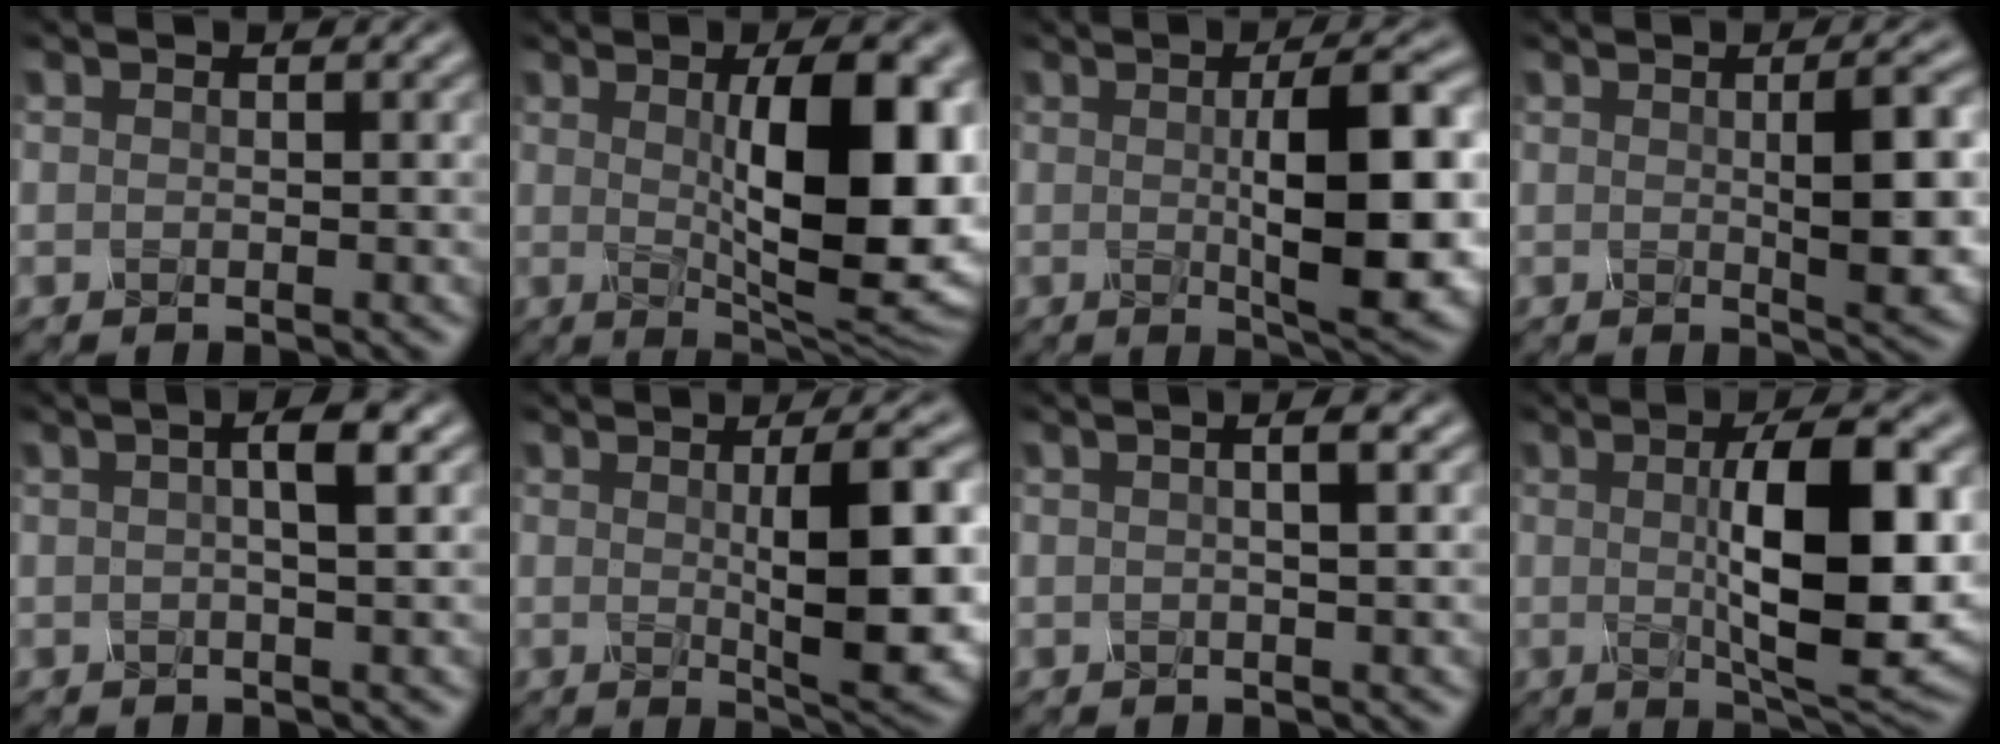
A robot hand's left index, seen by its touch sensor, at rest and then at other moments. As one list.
[{"total": 12.5, "force": [1.0, 3.9, 11.8], "torque": [-0.146, 0.001, 0.020]}, {"total": 9.8, "force": [0.2, 2.5, 9.5], "torque": [-0.125, -0.001, 0.005]}, {"total": 5.7, "force": [0.5, 1.2, 5.6], "torque": [-0.071, 0.004, 0.009]}, {"total": 3.0, "force": [0.7, 0.7, 2.9], "torque": [-0.036, 0.015, 0.004]}, {"total": 8.7, "force": [0.4, 2.1, 8.4], "torque": [-0.110, 0.000, 0.011]}, {"total": 2.8, "force": [0.8, 1.0, 2.5], "torque": [-0.017, 0.009, -0.010]}, {"total": 11.1, "force": [0.6, 3.2, 10.6], "torque": [-0.152, -0.002, 0.012]}]